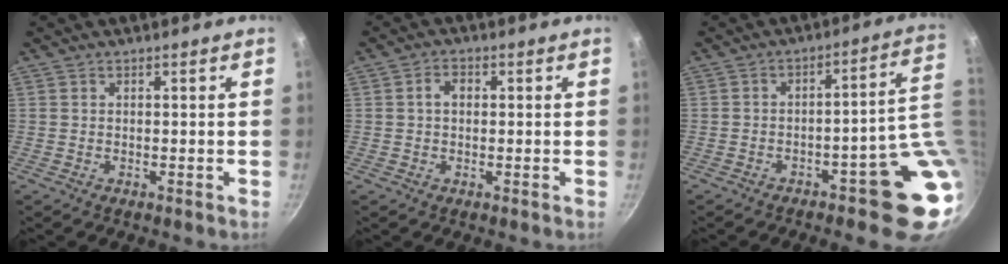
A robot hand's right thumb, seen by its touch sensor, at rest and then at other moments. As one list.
[{"total": 2.9, "force": [0.3, 2.1, 1.9], "torque": [-0.023, 0.009, 0.002]}, {"total": 12.8, "force": [-1.1, 4.4, 12.0], "torque": [-0.099, 0.018, -0.003]}]